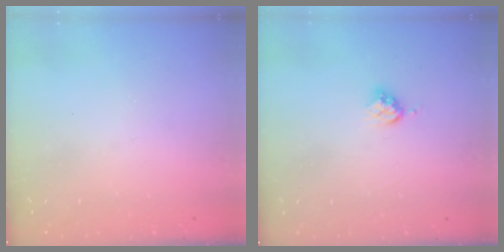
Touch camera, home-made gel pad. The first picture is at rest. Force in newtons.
{"total": 3.6, "press": 3.5, "slide": 0.6}